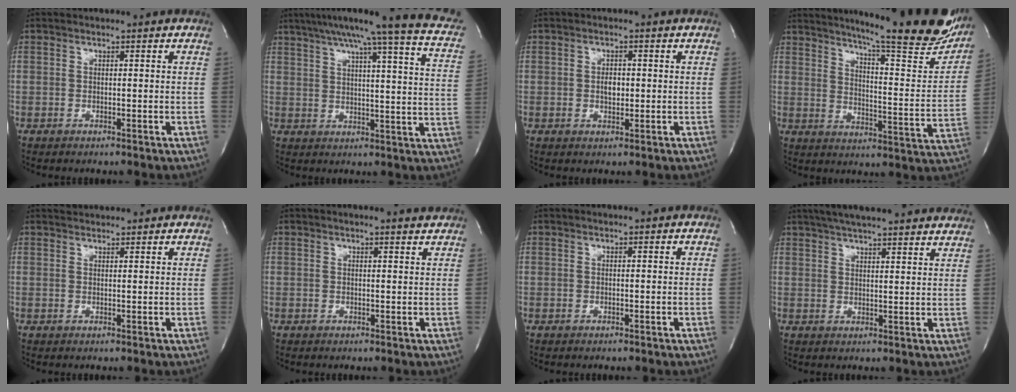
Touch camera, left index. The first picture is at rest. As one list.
[{"total": 22.1, "force": [16.4, 0.5, 14.7], "torque": [-0.221, -0.012, 0.197]}, {"total": 2.1, "force": [0.0, 1.2, 1.7], "torque": [-0.030, 0.001, 0.002]}, {"total": 25.8, "force": [22.0, 2.0, 13.5], "torque": [-0.202, -0.072, 0.277]}, {"total": 3.3, "force": [3.2, 0.4, 0.3], "torque": [-0.010, 0.028, 0.050]}, {"total": 1.9, "force": [1.9, -0.2, 0.3], "torque": [-0.012, -0.006, 0.018]}, {"total": 0.0}, {"total": 21.6, "force": [19.1, 2.4, 9.7], "torque": [-0.156, 0.025, 0.247]}]